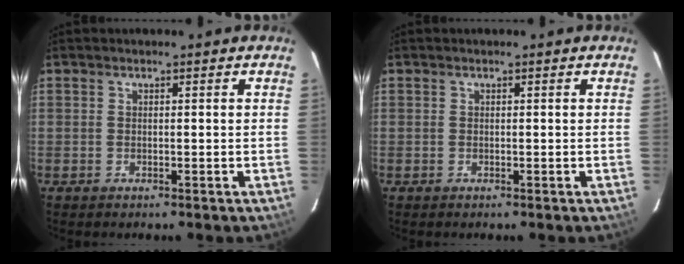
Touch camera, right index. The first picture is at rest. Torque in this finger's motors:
{"motor_torque": [0.00, 0.00, 0.01, 0.00]}